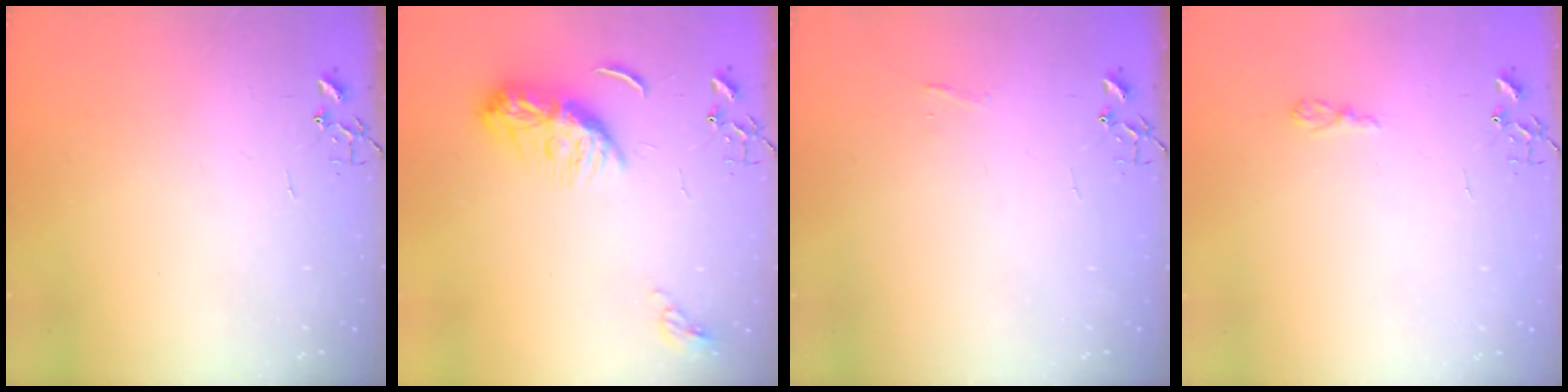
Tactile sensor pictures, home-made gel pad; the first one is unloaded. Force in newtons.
{"total": 9.4, "press": 9.4, "slide": 0.6}
{"total": 3.7, "press": 3.6, "slide": 0.5}
{"total": 4.4, "press": 4.4, "slide": 0.6}